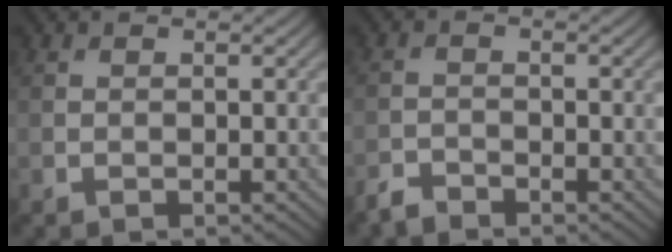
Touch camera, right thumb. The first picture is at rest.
{"total": 2.1, "force": [-2.0, 0.4, 0.3], "torque": [-0.009, -0.003, -0.047]}